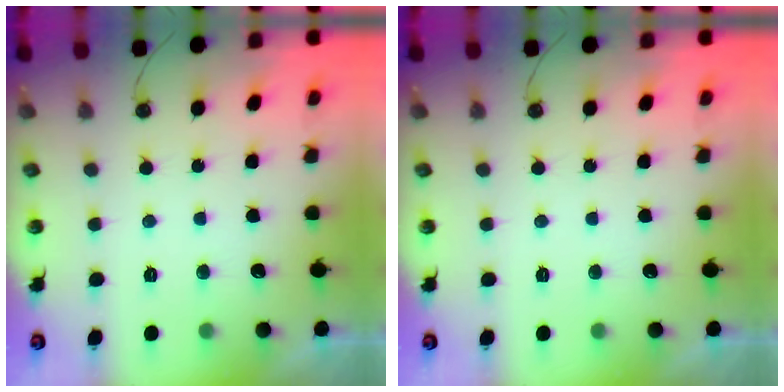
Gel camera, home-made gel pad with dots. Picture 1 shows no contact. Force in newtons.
{"total": 0.0}